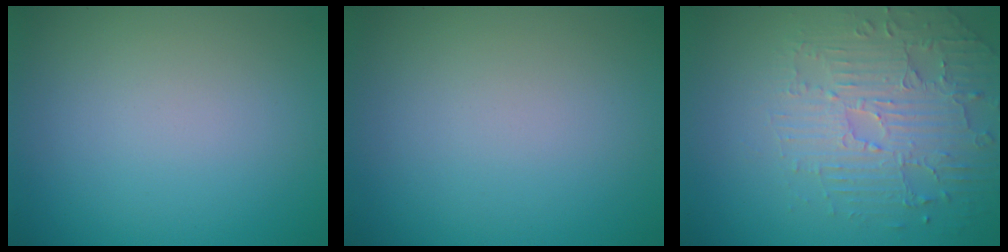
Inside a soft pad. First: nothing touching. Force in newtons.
{"total": 0.0}
{"total": 4.4, "press": 3.6, "slide": 2.6}